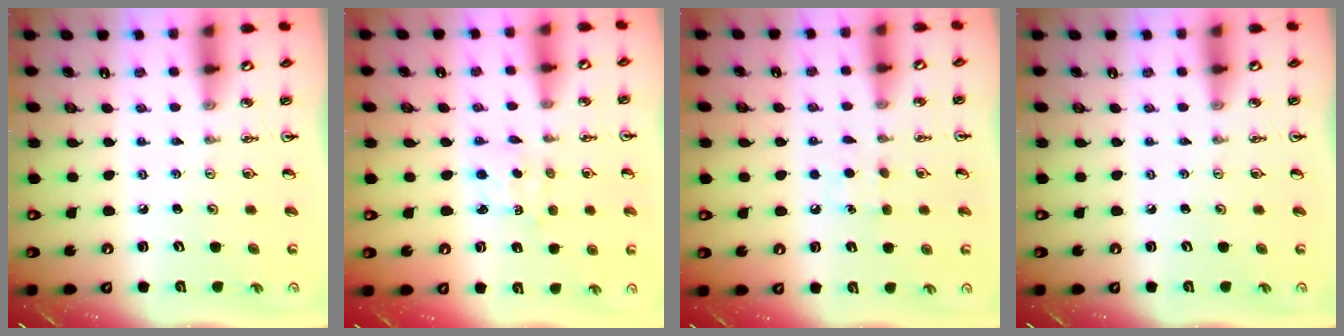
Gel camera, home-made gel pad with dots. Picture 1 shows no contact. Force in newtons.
{"total": 1.8, "press": 1.8, "slide": 0.2}
{"total": 6.8, "press": 6.8, "slide": 0.8}
{"total": 0.0}